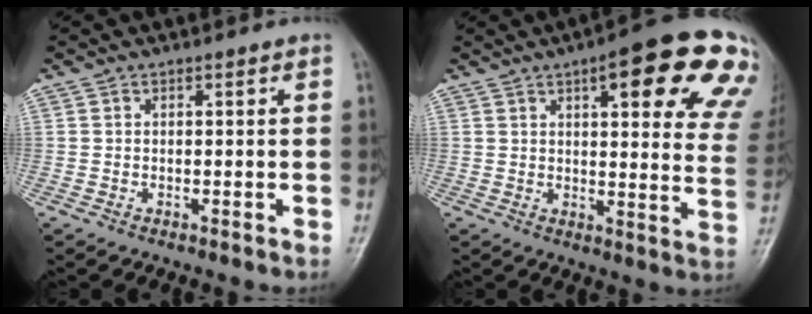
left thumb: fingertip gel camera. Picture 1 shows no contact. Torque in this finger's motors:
{"motor_torque": [2.47, 2.54, 1.30, -1.48, 0.12]}